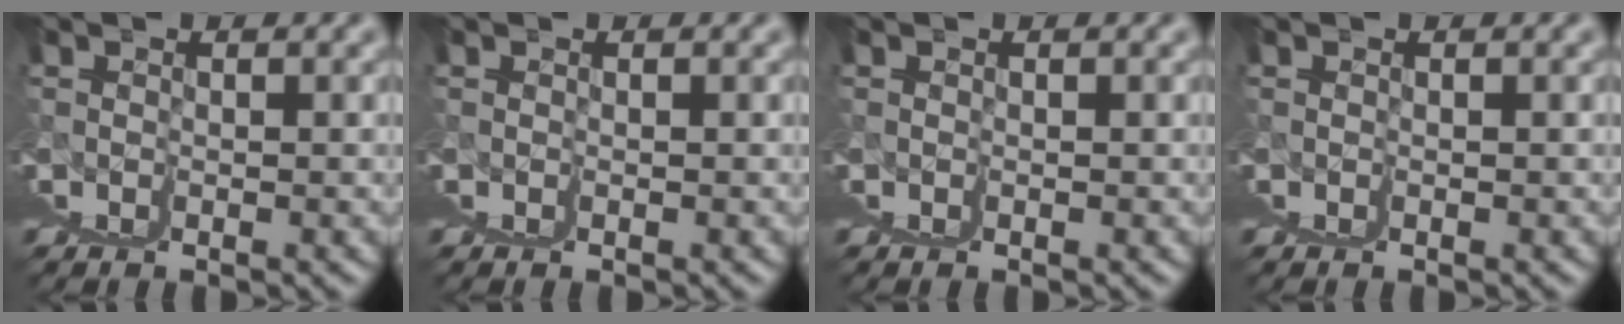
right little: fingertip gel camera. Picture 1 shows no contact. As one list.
[{"total": 0.0}, {"total": 0.0}, {"total": 0.0}]